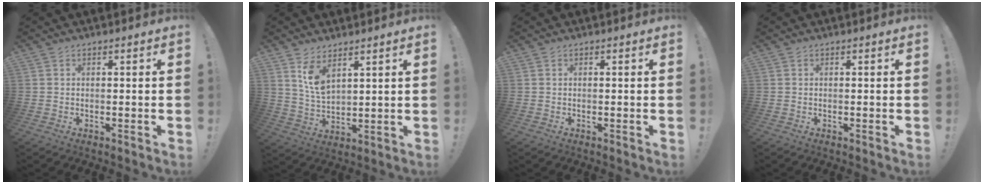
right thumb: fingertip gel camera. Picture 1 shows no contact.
{"total": 8.0, "force": [5.4, 3.6, 4.7], "torque": [-0.075, -0.035, 0.099]}
{"total": 0.0}
{"total": 0.0}